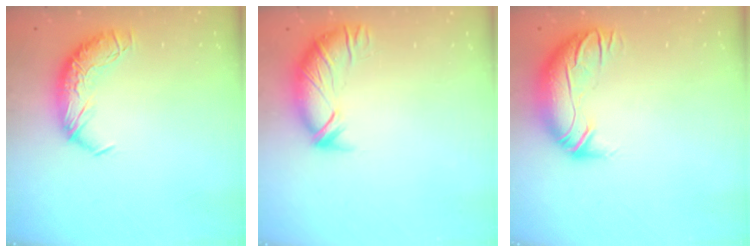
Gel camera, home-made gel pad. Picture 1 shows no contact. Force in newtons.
{"total": 3.3, "press": 3.1, "slide": 1.2}
{"total": 2.9, "press": 0.3, "slide": 2.9}